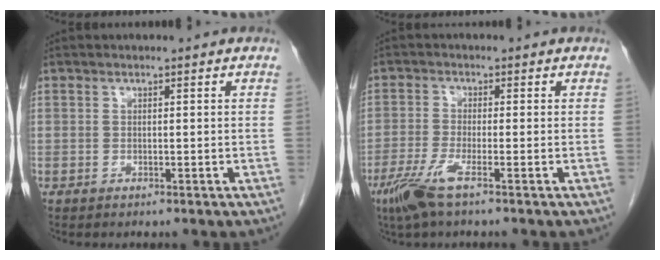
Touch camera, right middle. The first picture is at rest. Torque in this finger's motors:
{"motor_torque": [1.20, -0.68, 0.36, 0.11]}